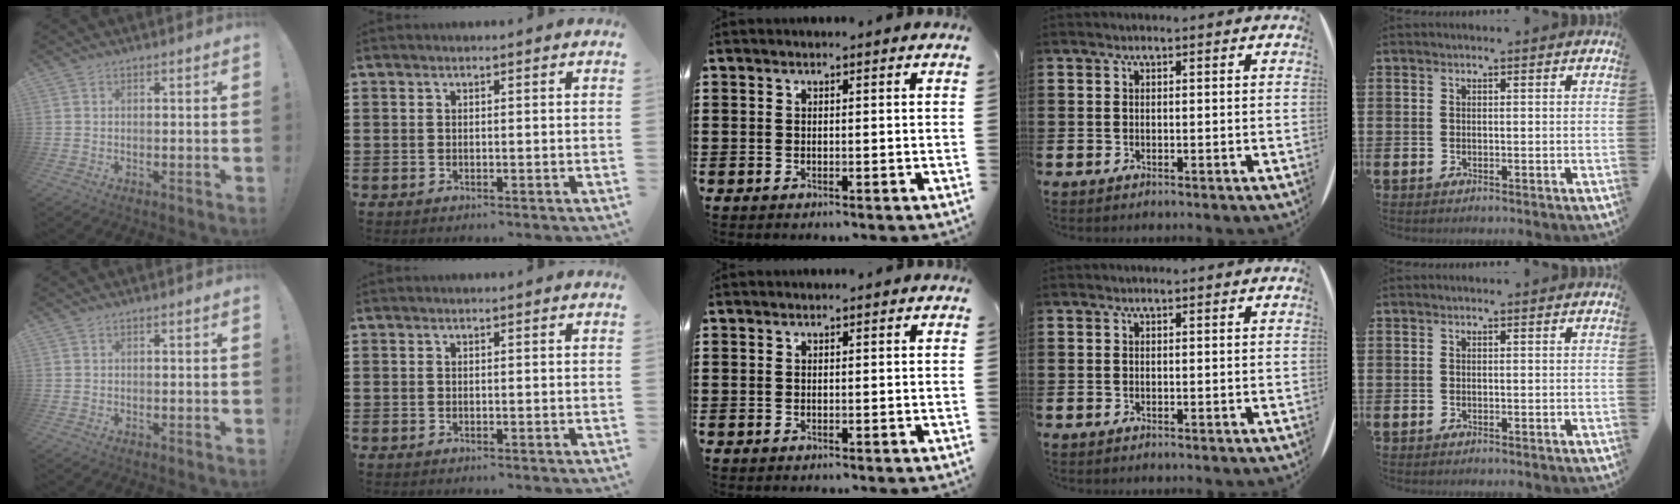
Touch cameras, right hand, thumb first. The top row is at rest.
{}